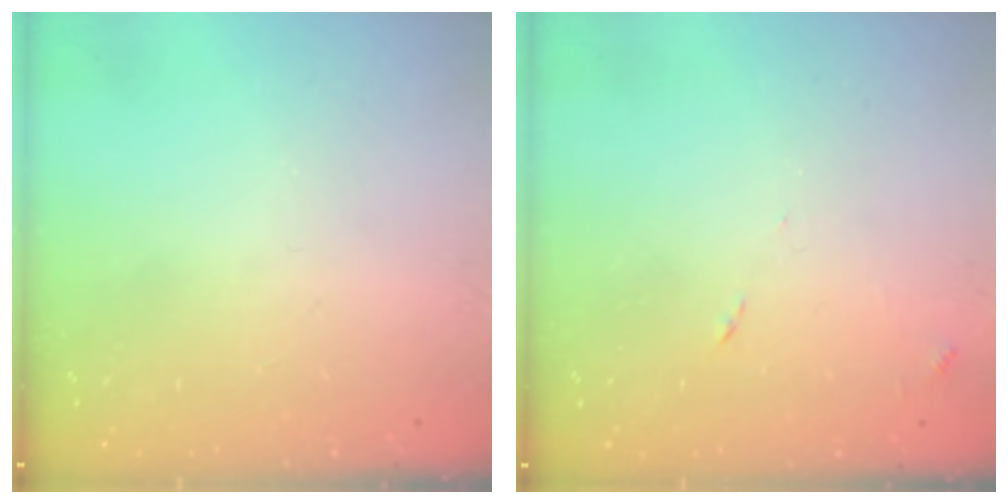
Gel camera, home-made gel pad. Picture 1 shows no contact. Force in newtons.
{"total": 7.4, "press": 7.4, "slide": 0.7}